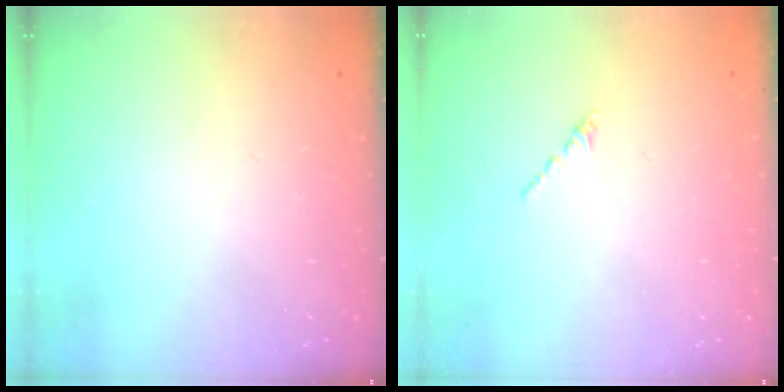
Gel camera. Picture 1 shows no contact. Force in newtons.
{"total": 0.6, "press": 0.5, "slide": 0.3}